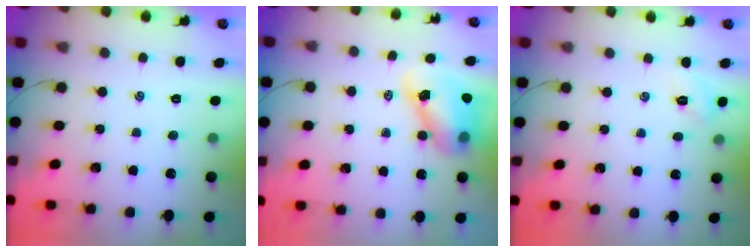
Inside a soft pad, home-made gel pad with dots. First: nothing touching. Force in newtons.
{"total": 9.3, "press": 9.0, "slide": 2.4}
{"total": 3.2, "press": 3.1, "slide": 1.0}